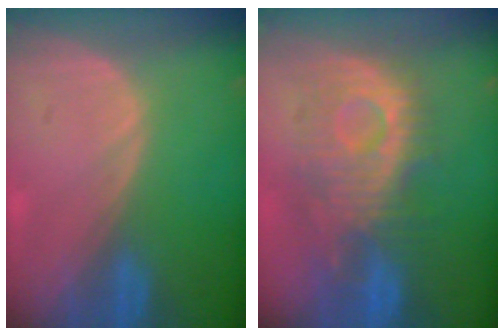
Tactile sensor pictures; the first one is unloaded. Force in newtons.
{"total": 10.2, "press": 9.9, "slide": 2.6}